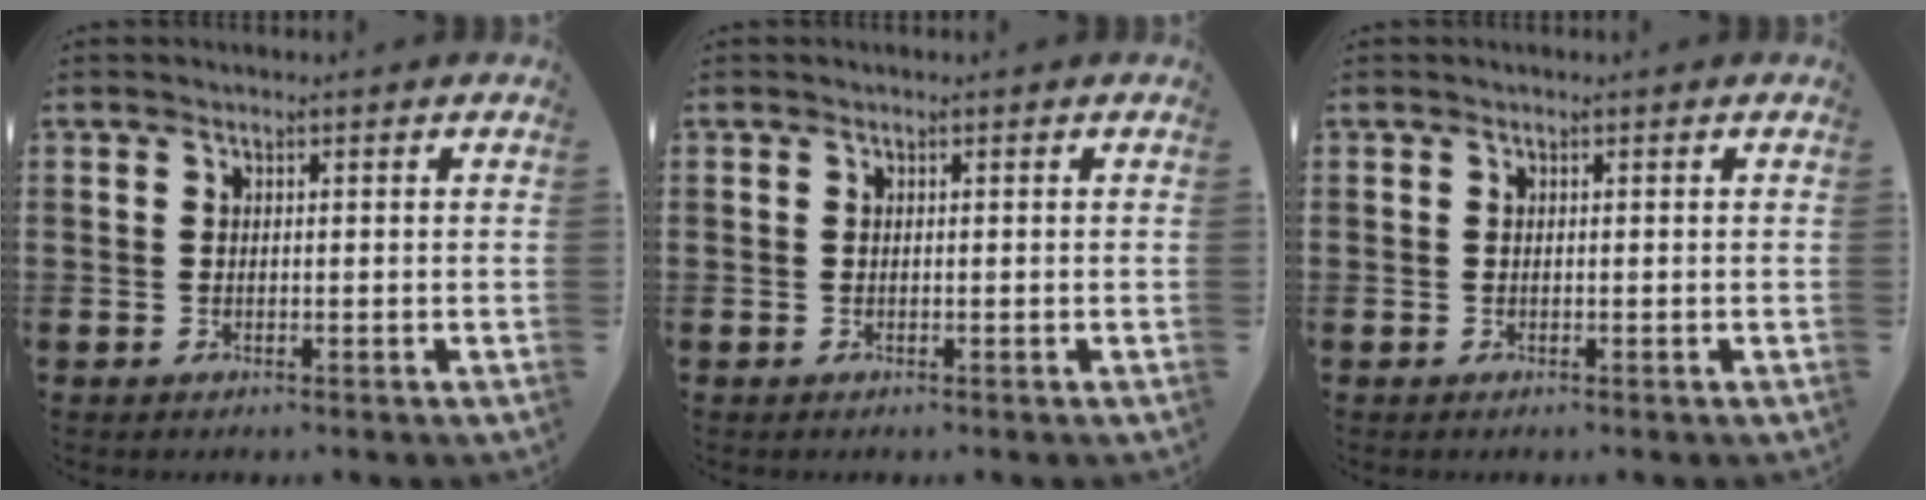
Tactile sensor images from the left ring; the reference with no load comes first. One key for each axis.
{"total": 0.0}
{"total": 0.0}